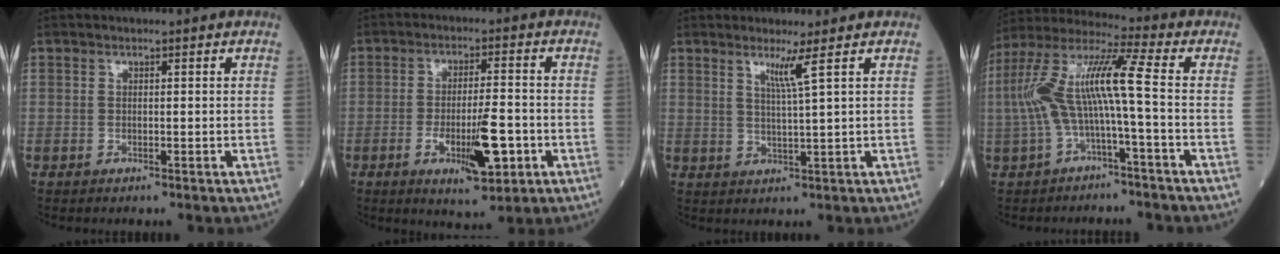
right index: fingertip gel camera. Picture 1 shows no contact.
{"total": 8.9, "force": [-2.8, 2.0, 8.3], "torque": [-0.135, -0.008, -0.039]}
{"total": 3.3, "force": [1.9, -1.3, 2.4], "torque": [-0.047, -0.014, 0.039]}
{"total": 10.8, "force": [-1.5, 0.5, 10.7], "torque": [-0.229, 0.038, -0.033]}